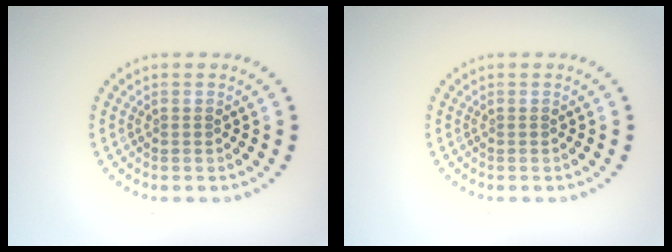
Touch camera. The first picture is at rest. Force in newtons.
{"total": 0.0}